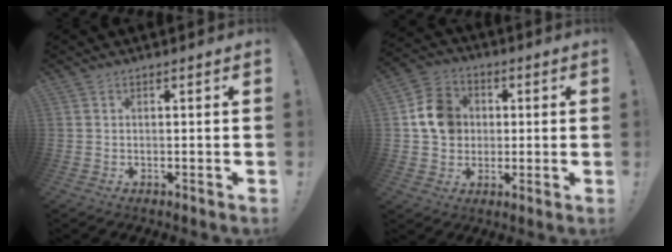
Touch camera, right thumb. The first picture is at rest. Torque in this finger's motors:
{"motor_torque": [0.15, 0.17, 0.25, 0.29, 0.11]}